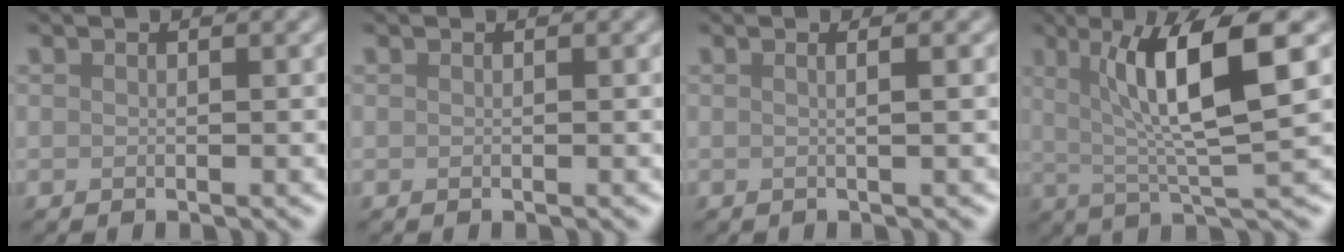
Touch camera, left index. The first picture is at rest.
{"total": 0.0}
{"total": 2.4, "force": [0.4, 1.1, 2.1], "torque": [-0.012, 0.006, -0.023]}
{"total": 8.0, "force": [2.5, 1.5, 7.5], "torque": [-0.116, 0.004, 0.039]}